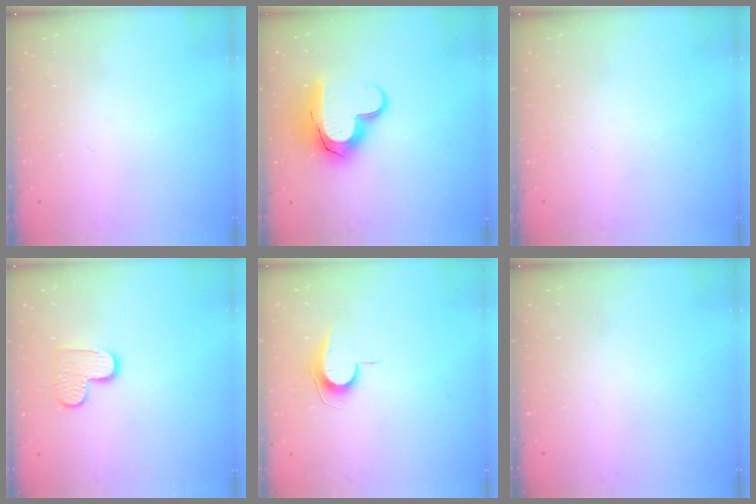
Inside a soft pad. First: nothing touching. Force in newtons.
{"total": 15.2, "press": 15.1, "slide": 1.1}
{"total": 0.0}
{"total": 9.2, "press": 9.1, "slide": 0.6}
{"total": 6.8, "press": 6.8, "slide": 0.7}
{"total": 0.0}